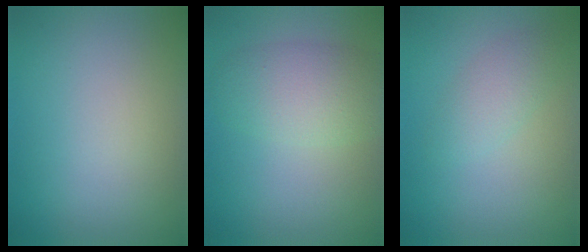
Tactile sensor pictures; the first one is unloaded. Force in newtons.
{"total": 4.8, "press": 4.8, "slide": 0.3}
{"total": 2.1, "press": 2.1, "slide": 0.1}